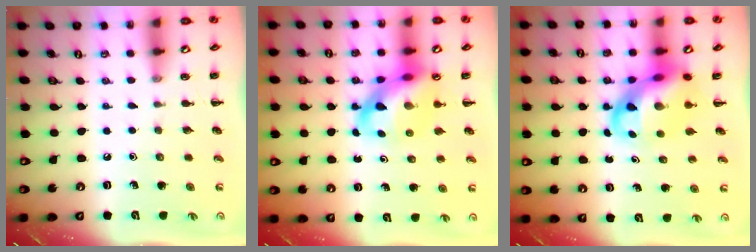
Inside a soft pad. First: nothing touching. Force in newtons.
{"total": 12.2, "press": 11.7, "slide": 3.2}
{"total": 11.7, "press": 11.3, "slide": 3.2}